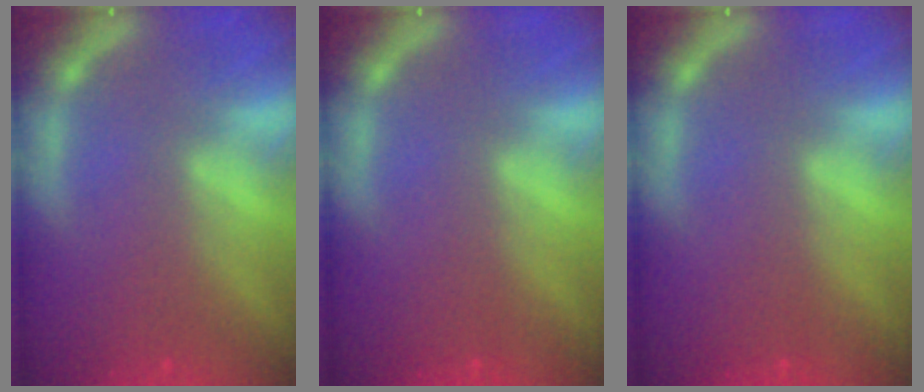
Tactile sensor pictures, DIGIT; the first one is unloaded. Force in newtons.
{"total": 0.0}
{"total": 0.0}